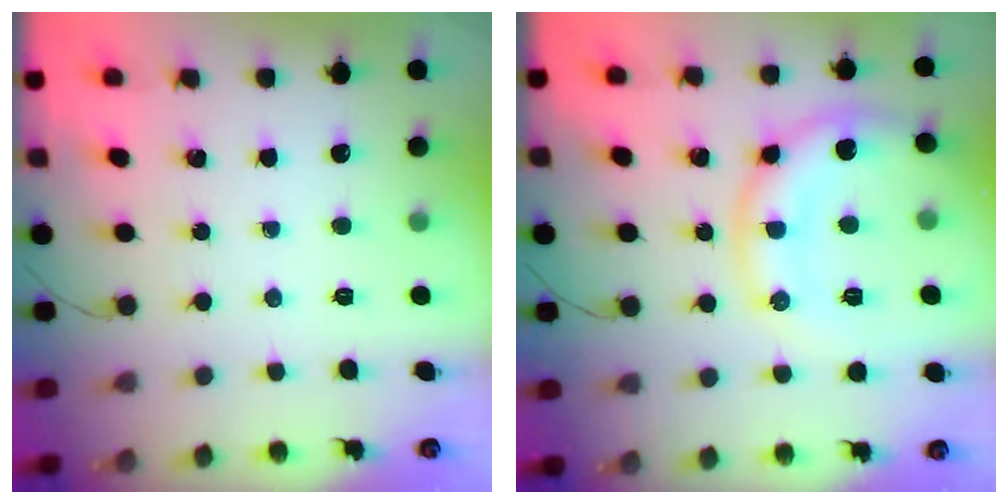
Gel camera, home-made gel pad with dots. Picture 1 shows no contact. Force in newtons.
{"total": 12.2, "press": 12.2, "slide": 0.6}